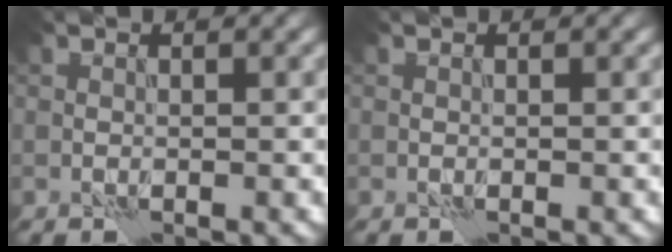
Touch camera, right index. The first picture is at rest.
{"total": 0.0}